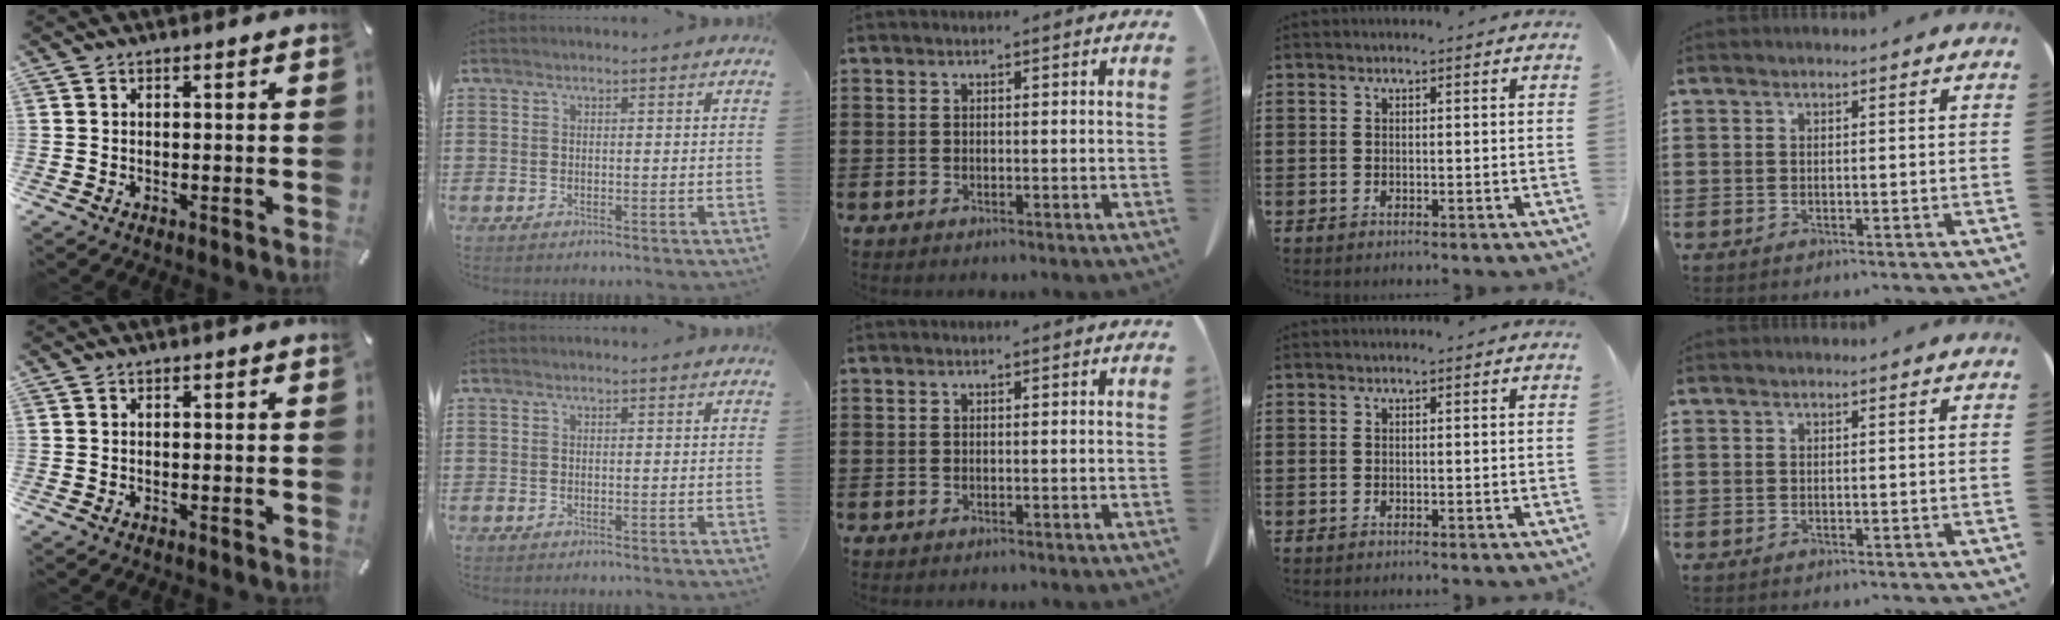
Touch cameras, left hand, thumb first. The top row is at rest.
{}